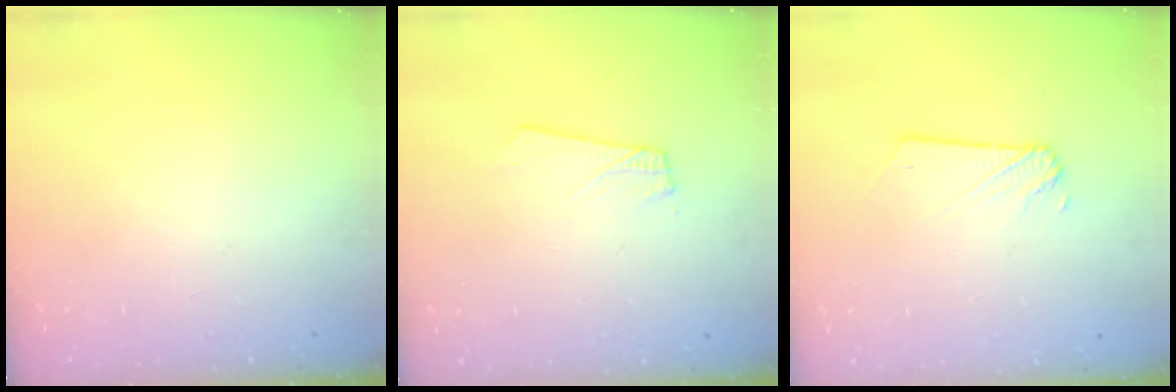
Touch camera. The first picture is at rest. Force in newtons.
{"total": 1.8, "press": 1.8, "slide": 0.1}
{"total": 1.9, "press": 1.9, "slide": 0.3}